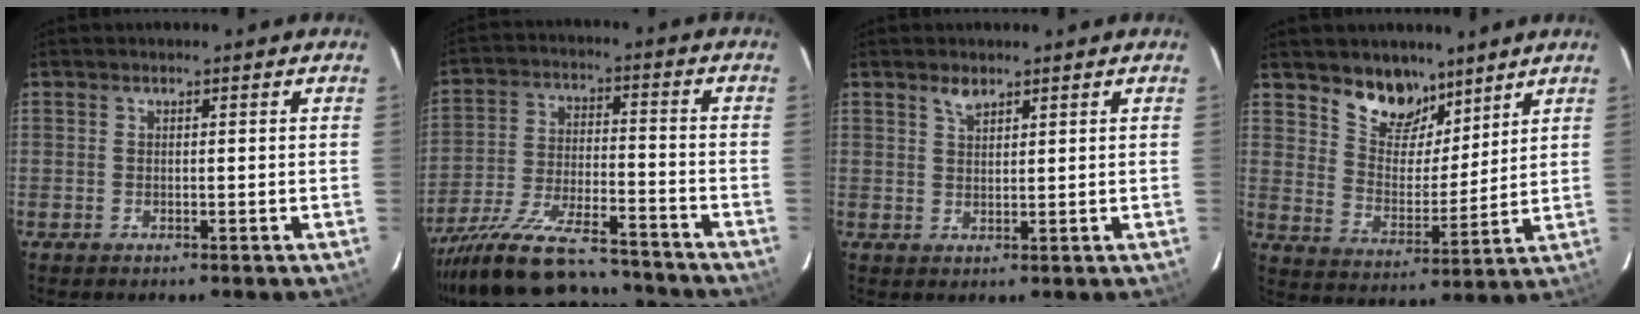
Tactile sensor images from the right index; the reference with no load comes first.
{"total": 22.6, "force": [-19.8, 5.2, 9.7], "torque": [-0.196, -0.035, -0.307]}
{"total": 2.2, "force": [1.7, 0.9, 1.1], "torque": [-0.018, 0.004, 0.031]}
{"total": 10.4, "force": [7.7, 5.8, 3.7], "torque": [-0.066, -0.006, 0.139]}